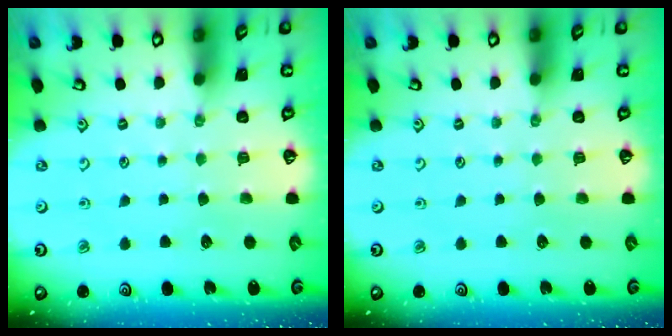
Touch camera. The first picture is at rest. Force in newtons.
{"total": 0.0}